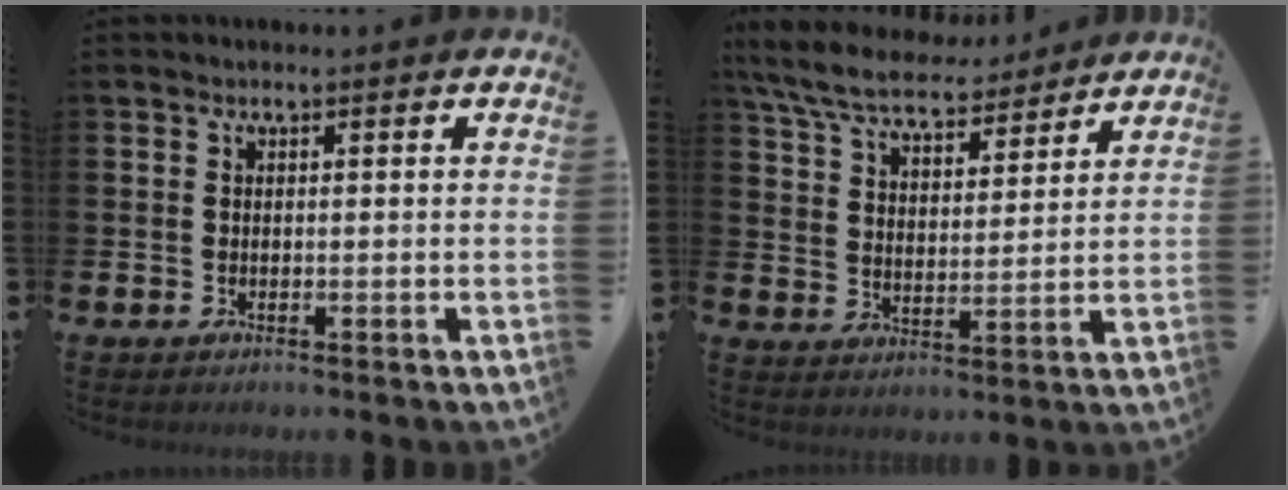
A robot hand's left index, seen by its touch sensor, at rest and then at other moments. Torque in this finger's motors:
{"motor_torque": [1.11, -1.03, 0.35, 0.21]}